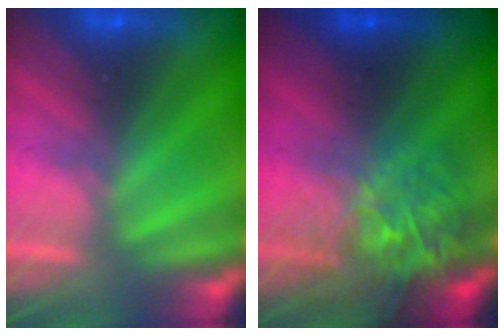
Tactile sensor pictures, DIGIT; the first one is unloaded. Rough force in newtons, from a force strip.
{"total": 5.9}